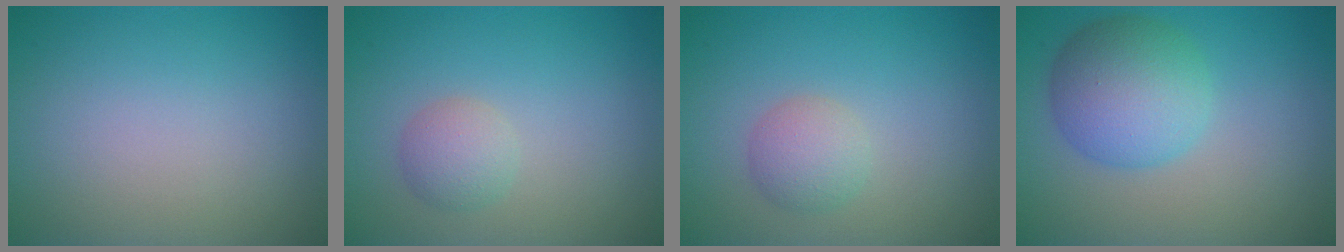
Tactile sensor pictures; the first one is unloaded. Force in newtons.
{"total": 2.0, "press": 2.0, "slide": 0.0}
{"total": 2.3, "press": 2.3, "slide": 0.0}
{"total": 6.0, "press": 6.0, "slide": 0.1}